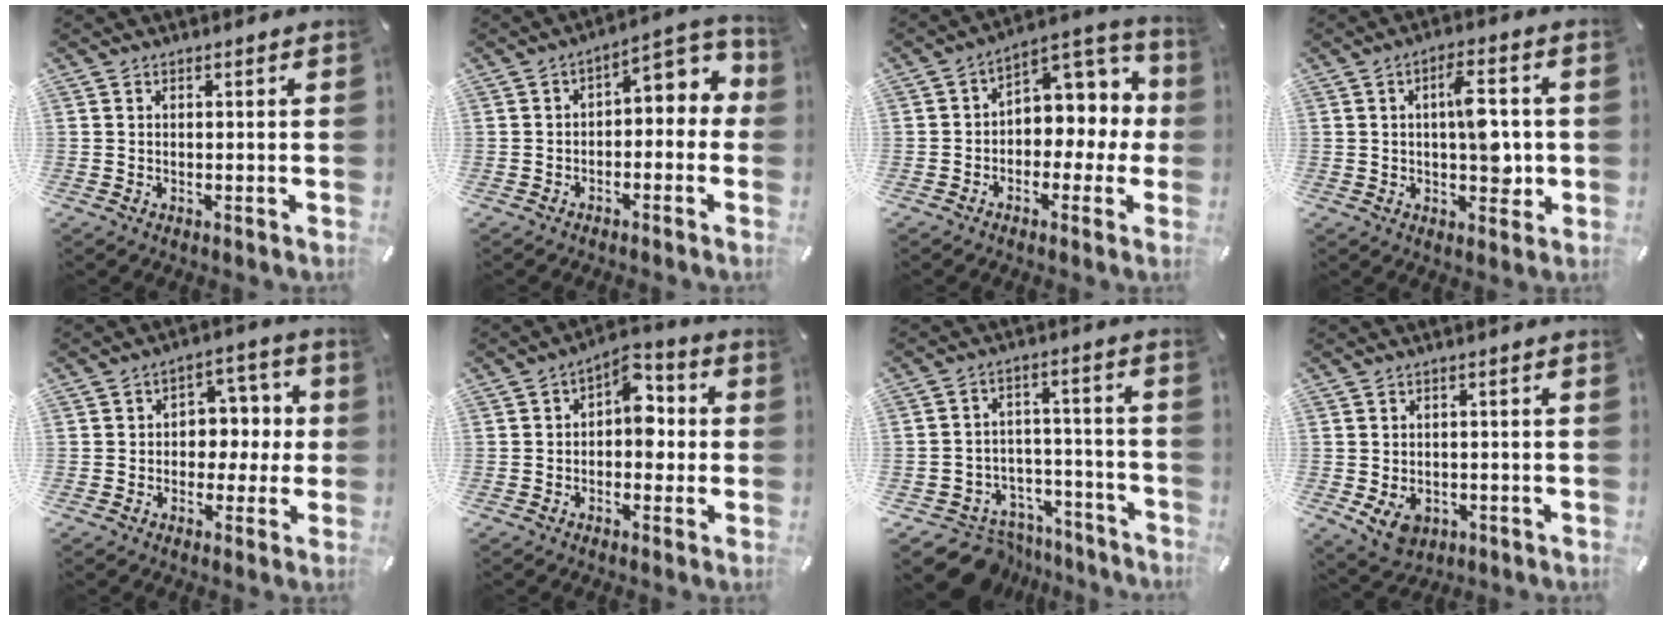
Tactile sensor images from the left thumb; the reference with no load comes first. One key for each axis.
{"total": 6.3, "fx": 0.1, "fy": 3.8, "fz": 5.0, "tx": -0.054, "ty": -0.017, "tz": -0.010}
{"total": 8.4, "fx": 1.2, "fy": 6.9, "fz": 4.7, "tx": -0.055, "ty": -0.010, "tz": 0.022}
{"total": 10.2, "fx": 0.4, "fy": 5.3, "fz": 8.7, "tx": -0.112, "ty": -0.003, "tz": 0.001}
{"total": 7.3, "fx": -0.8, "fy": 6.3, "fz": 3.6, "tx": -0.038, "ty": 0.009, "tz": -0.020}
{"total": 8.8, "fx": 1.1, "fy": 5.8, "fz": 6.5, "tx": -0.083, "ty": -0.003, "tz": 0.014}
{"total": 8.5, "fx": -5.5, "fy": 6.3, "fz": 1.5, "tx": -0.016, "ty": 0.032, "tz": -0.087}
{"total": 6.0, "fx": -1.9, "fy": 4.6, "fz": 3.3, "tx": -0.061, "ty": 0.000, "tz": -0.038}